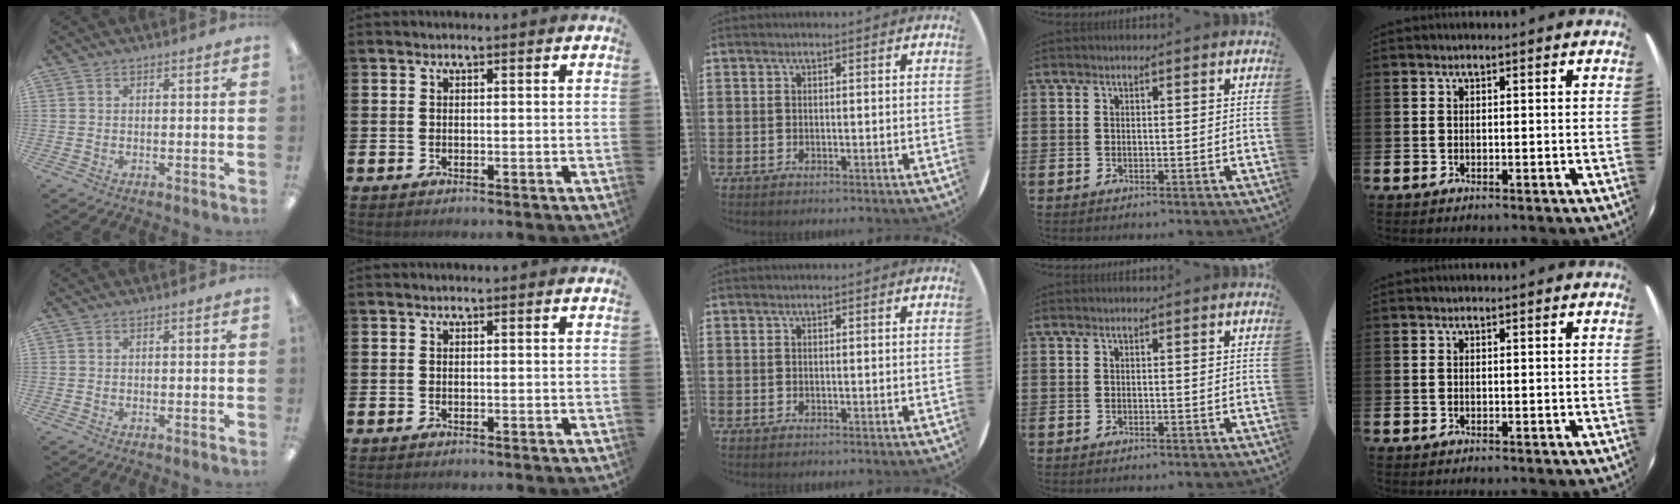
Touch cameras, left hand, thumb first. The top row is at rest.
{}